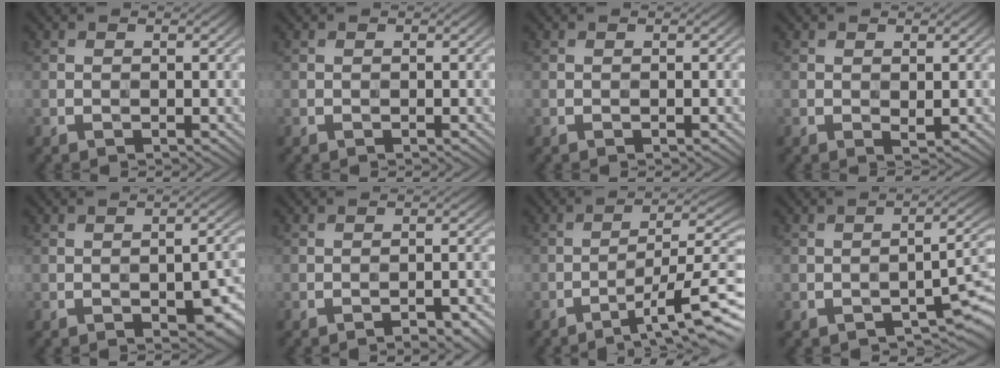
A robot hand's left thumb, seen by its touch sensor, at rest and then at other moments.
{"total": 0.0}
{"total": 0.0}
{"total": 0.8, "force": [0.3, 0.3, 0.6], "torque": [-0.010, -0.004, 0.004]}
{"total": 7.5, "force": [-3.1, 3.0, 6.2], "torque": [-0.080, -0.006, -0.037]}
{"total": 3.6, "force": [-2.7, 0.6, 2.3], "torque": [-0.038, 0.013, -0.038]}
{"total": 9.9, "force": [-5.2, 1.8, 8.2], "torque": [-0.128, 0.011, -0.082]}
{"total": 4.4, "force": [-2.7, 1.4, 3.2], "torque": [-0.039, 0.008, -0.038]}